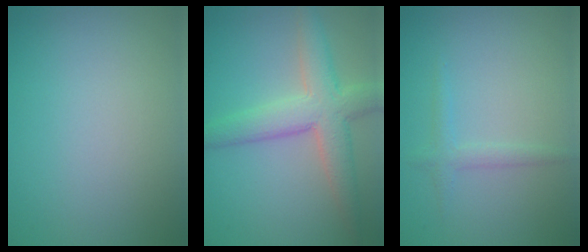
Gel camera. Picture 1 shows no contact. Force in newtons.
{"total": 5.6, "press": 5.6, "slide": 0.6}
{"total": 1.3, "press": 1.3, "slide": 0.1}